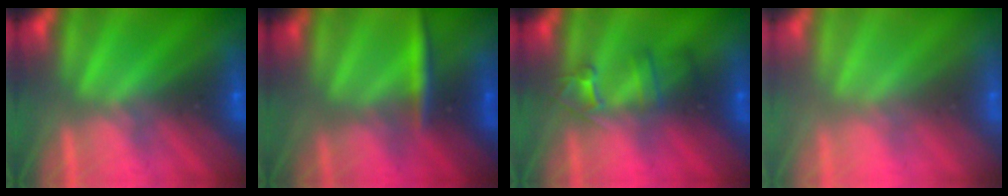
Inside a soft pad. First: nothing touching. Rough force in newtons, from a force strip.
{"total": 2.7}
{"total": 2.4}
{"total": 3.1}